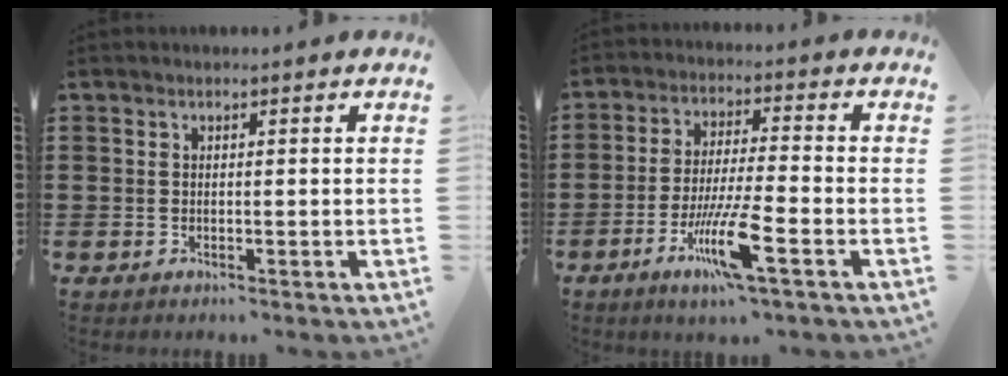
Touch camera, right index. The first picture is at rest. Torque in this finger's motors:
{"motor_torque": [2.14, 0.00, 0.46, 0.21]}